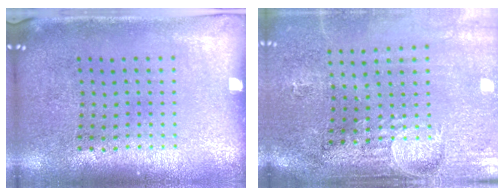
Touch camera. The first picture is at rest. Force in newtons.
{"total": 4.4, "press": 3.6, "slide": 2.6}